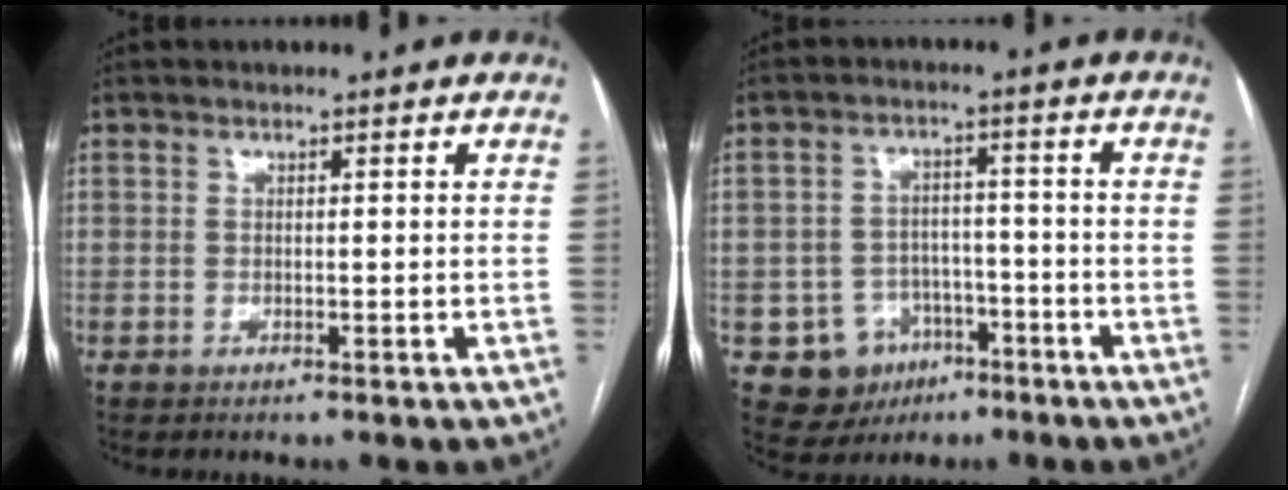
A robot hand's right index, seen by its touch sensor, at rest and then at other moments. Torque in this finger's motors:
{"motor_torque": [-0.27, -0.09, -0.60, -0.15]}